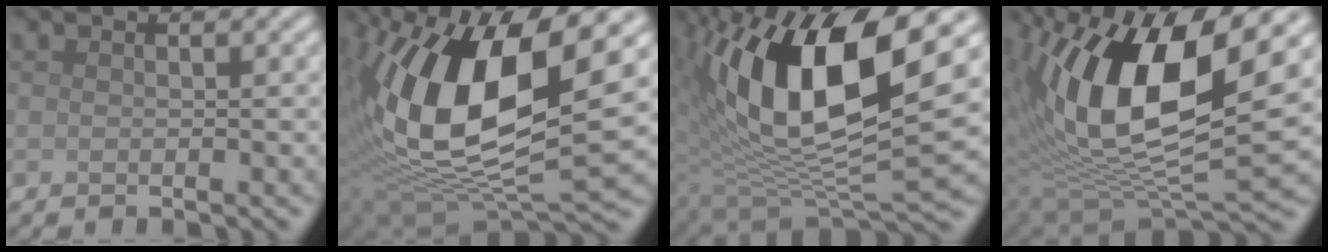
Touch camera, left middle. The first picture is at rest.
{"total": 15.0, "force": [2.9, 6.6, 13.2], "torque": [-0.258, -0.005, 0.048]}
{"total": 15.9, "force": [4.2, 5.9, 14.1], "torque": [-0.258, -0.006, 0.071]}
{"total": 15.6, "force": [4.3, 6.0, 13.8], "torque": [-0.257, 0.000, 0.070]}